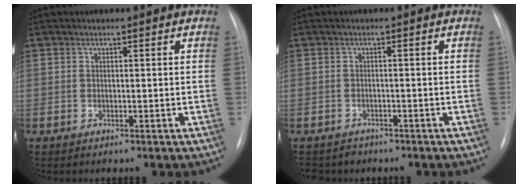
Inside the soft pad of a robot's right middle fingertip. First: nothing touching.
{"total": 3.2, "force": [-2.6, 1.8, -0.4], "torque": [0.006, 0.001, -0.043]}